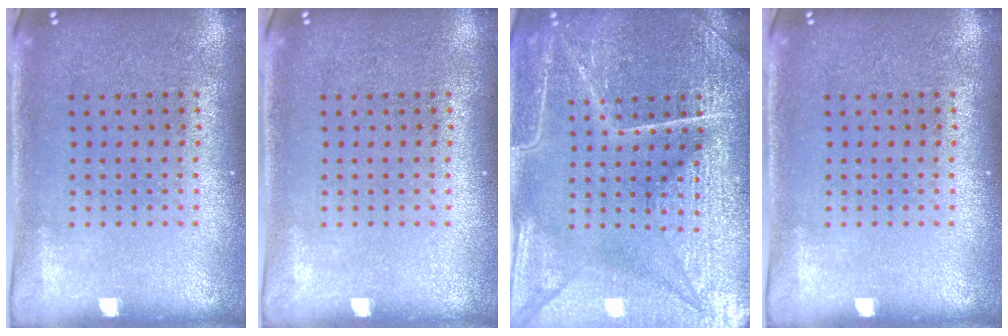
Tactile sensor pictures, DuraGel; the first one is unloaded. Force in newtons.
{"total": 0.0}
{"total": 7.0, "press": 7.0, "slide": 0.8}
{"total": 0.0}